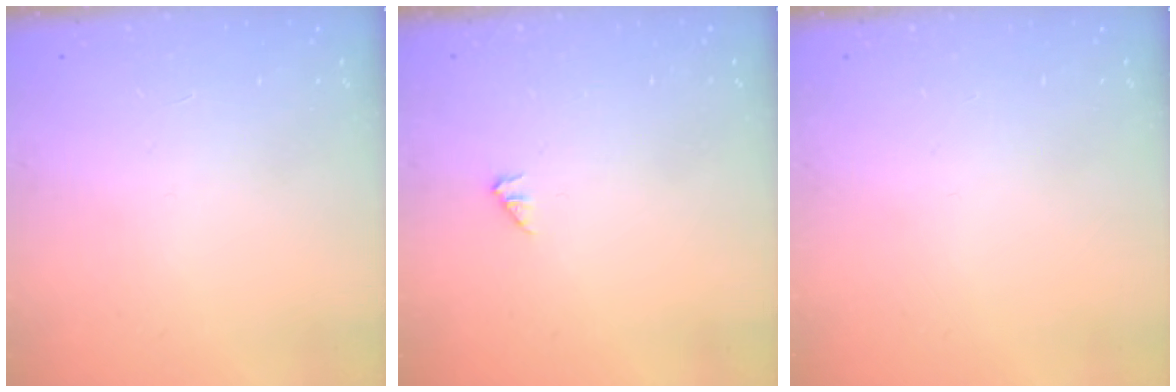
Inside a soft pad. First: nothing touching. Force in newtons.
{"total": 0.0}
{"total": 0.0}